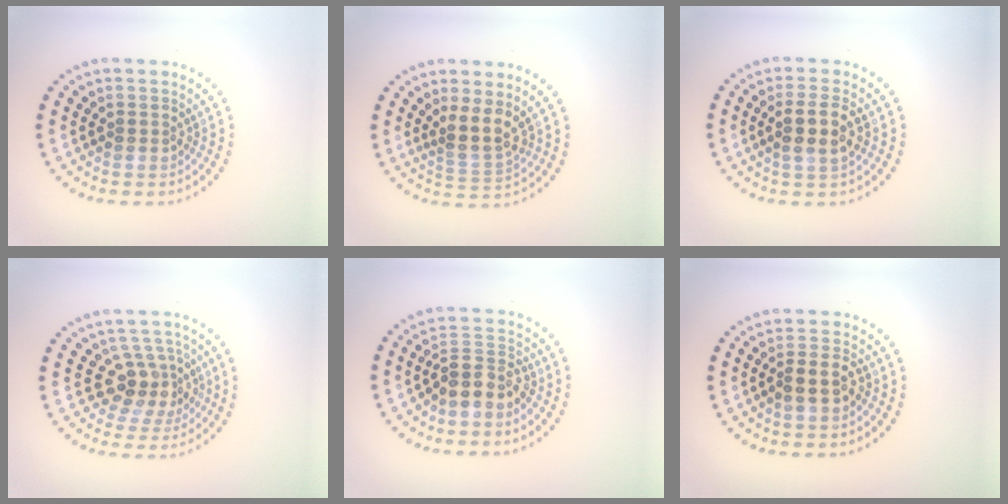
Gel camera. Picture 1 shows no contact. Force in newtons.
{"total": 2.9, "press": 2.0, "slide": 2.0}
{"total": 2.8, "press": 2.7, "slide": 0.9}
{"total": 3.6, "press": 2.9, "slide": 2.1}
{"total": 3.2, "press": 2.8, "slide": 1.5}
{"total": 2.3, "press": 2.2, "slide": 0.8}